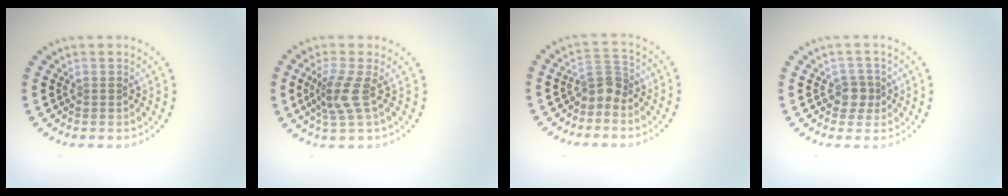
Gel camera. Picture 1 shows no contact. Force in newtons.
{"total": 2.8, "press": 2.1, "slide": 1.8}
{"total": 2.4, "press": 1.7, "slide": 1.7}
{"total": 1.9, "press": 1.6, "slide": 0.9}